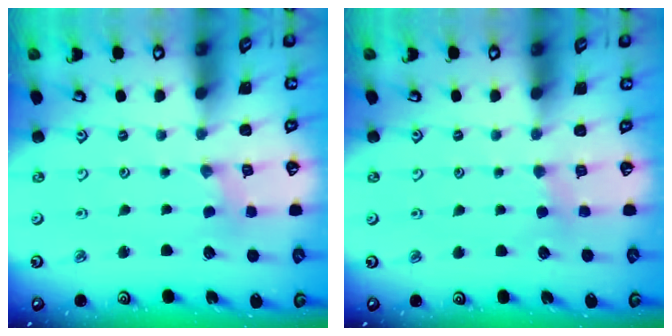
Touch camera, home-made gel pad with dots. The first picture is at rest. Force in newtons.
{"total": 2.2, "press": 2.2, "slide": 0.4}